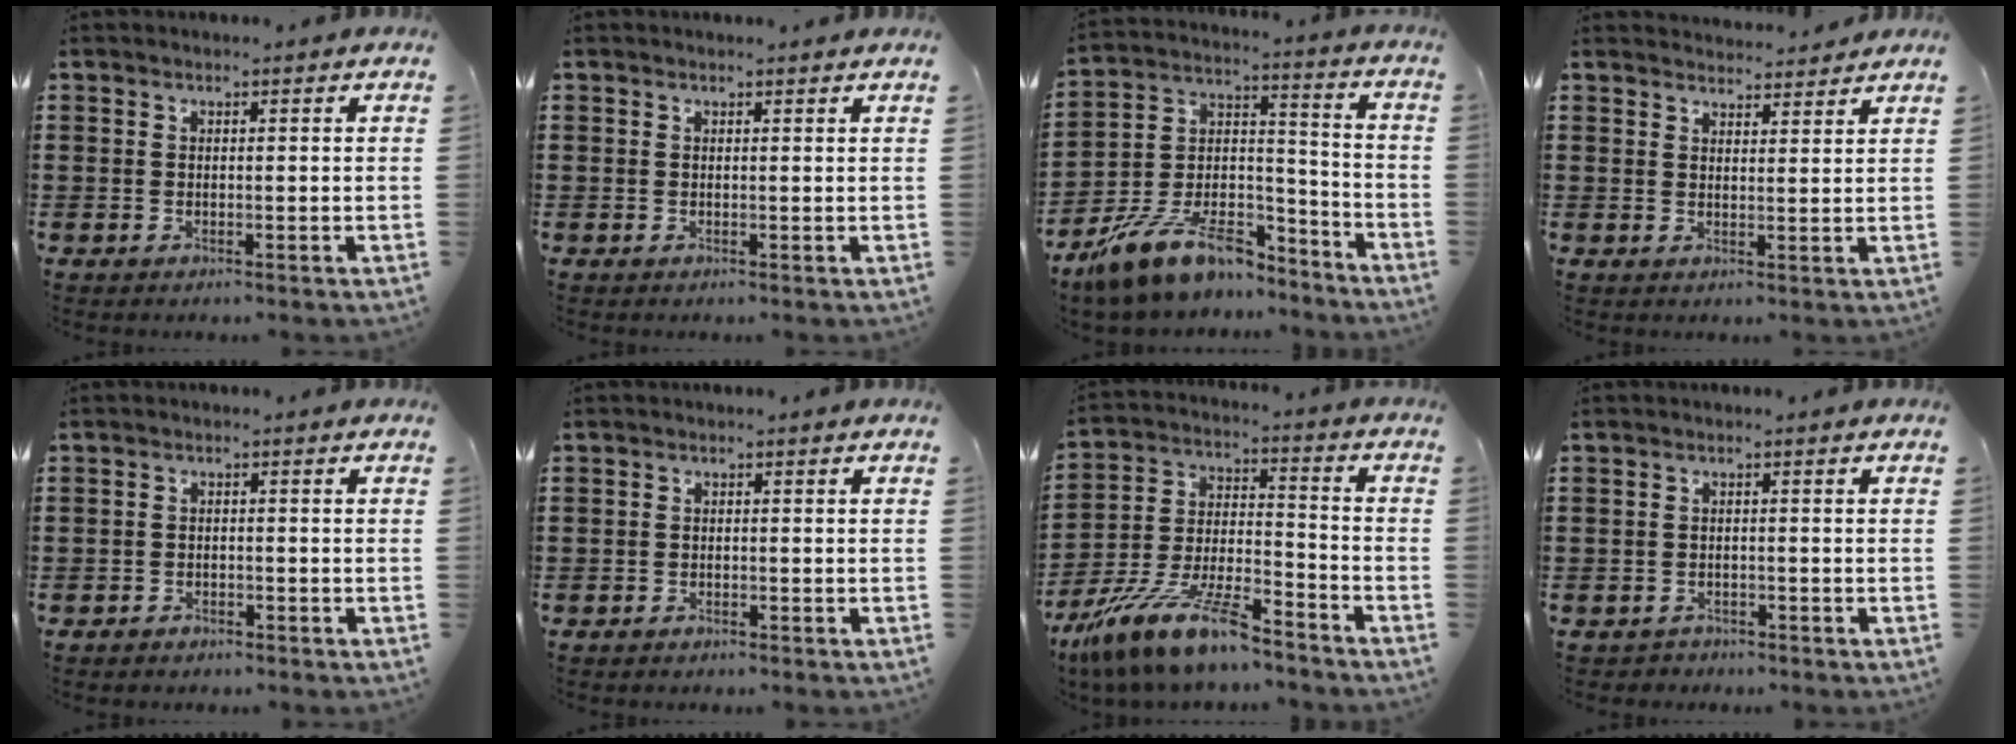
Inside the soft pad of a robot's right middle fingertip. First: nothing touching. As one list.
[{"total": 0.0}, {"total": 12.0, "force": [-9.3, 5.2, 5.6], "torque": [-0.118, 0.026, -0.174]}, {"total": 2.6, "force": [2.6, 0.2, -0.2], "torque": [0.005, -0.011, 0.049]}, {"total": 1.2, "force": [-1.1, 0.6, 0.0], "torque": [-0.003, 0.003, -0.026]}, {"total": 0.8, "force": [-0.7, 0.3, 0.0], "torque": [-0.001, 0.002, -0.016]}, {"total": 13.2, "force": [-10.9, 2.0, 7.1], "torque": [-0.143, 0.025, -0.210]}, {"total": 1.1, "force": [-1.0, 0.4, -0.1], "torque": [-0.002, 0.003, -0.024]}]